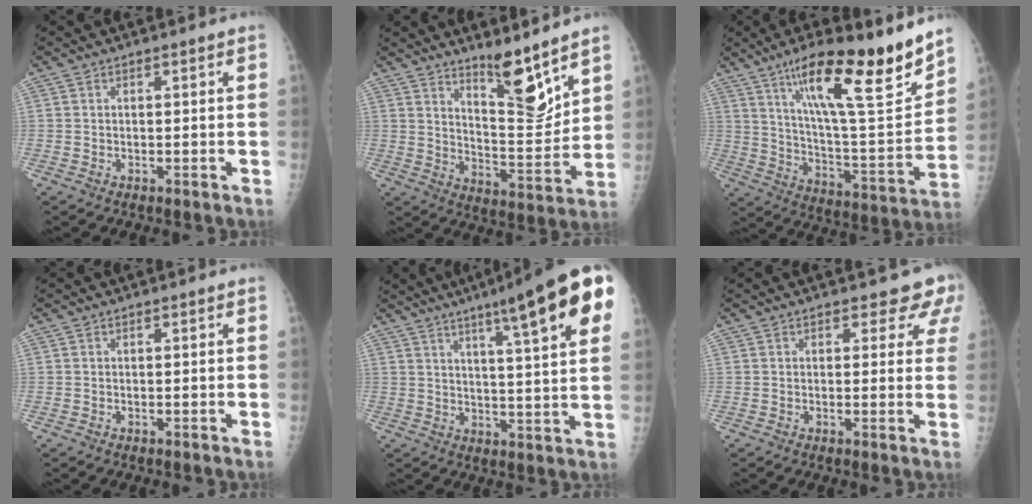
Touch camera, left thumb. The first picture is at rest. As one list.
[{"total": 11.1, "force": [8.1, 2.5, 7.1], "torque": [-0.088, -0.081, 0.143]}, {"total": 22.7, "force": [15.1, 3.5, 16.6], "torque": [-0.241, -0.070, 0.256]}, {"total": 0.0}, {"total": 19.1, "force": [9.9, 2.5, 16.1], "torque": [-0.209, -0.024, 0.128]}, {"total": 5.5, "force": [4.6, 2.6, 1.3], "torque": [0.023, -0.023, 0.037]}]